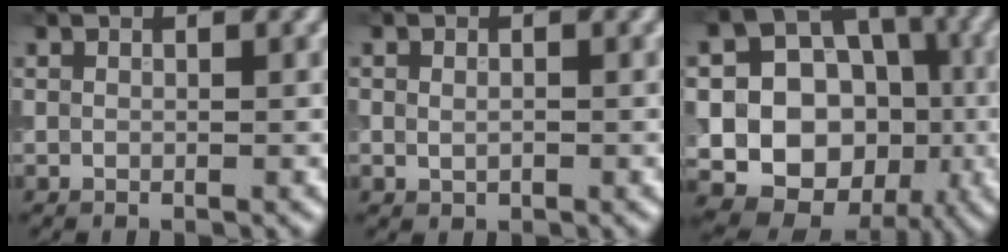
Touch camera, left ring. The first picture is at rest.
{"total": 1.1, "force": [0.0, 0.8, 0.7], "torque": [-0.010, -0.002, 0.001]}
{"total": 14.7, "force": [-2.2, 12.8, 6.9], "torque": [-0.099, -0.007, -0.044]}